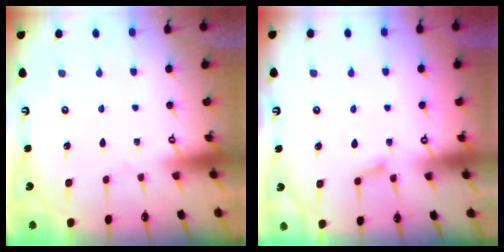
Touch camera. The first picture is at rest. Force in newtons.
{"total": 4.7, "press": 4.6, "slide": 0.6}